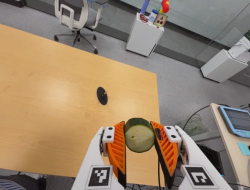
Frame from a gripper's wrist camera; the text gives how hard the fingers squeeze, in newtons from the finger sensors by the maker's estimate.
{"total": 11.4, "left": 11.8, "right": 11.0}